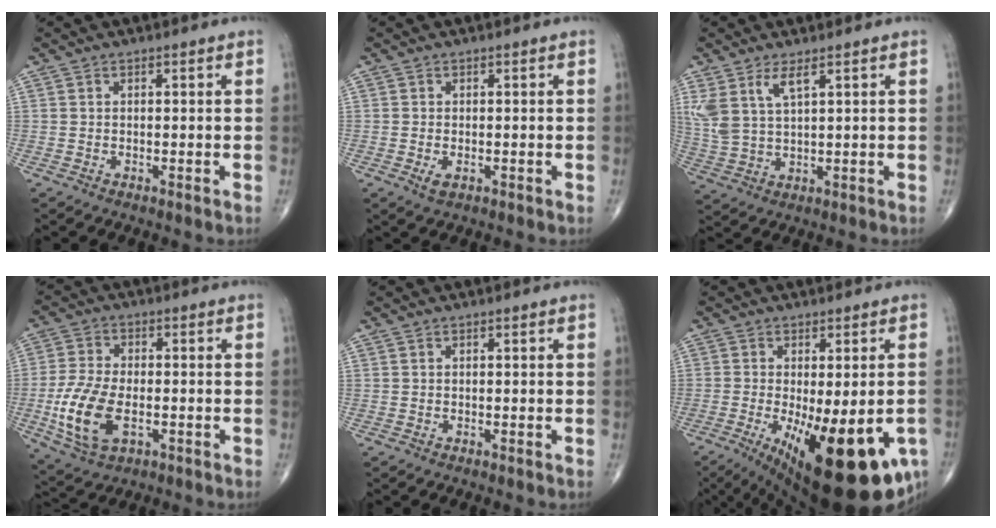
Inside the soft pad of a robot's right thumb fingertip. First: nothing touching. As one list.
[{"total": 1.7, "force": [-0.5, 1.0, 1.4], "torque": [-0.026, -0.003, -0.009]}, {"total": 7.0, "force": [3.6, 2.5, 5.4], "torque": [-0.125, -0.014, 0.083]}, {"total": 12.1, "force": [-2.9, 6.6, 9.8], "torque": [-0.207, 0.001, -0.051]}, {"total": 0.0}, {"total": 23.1, "force": [-8.3, 8.3, 20.0], "torque": [-0.239, -0.032, -0.102]}]